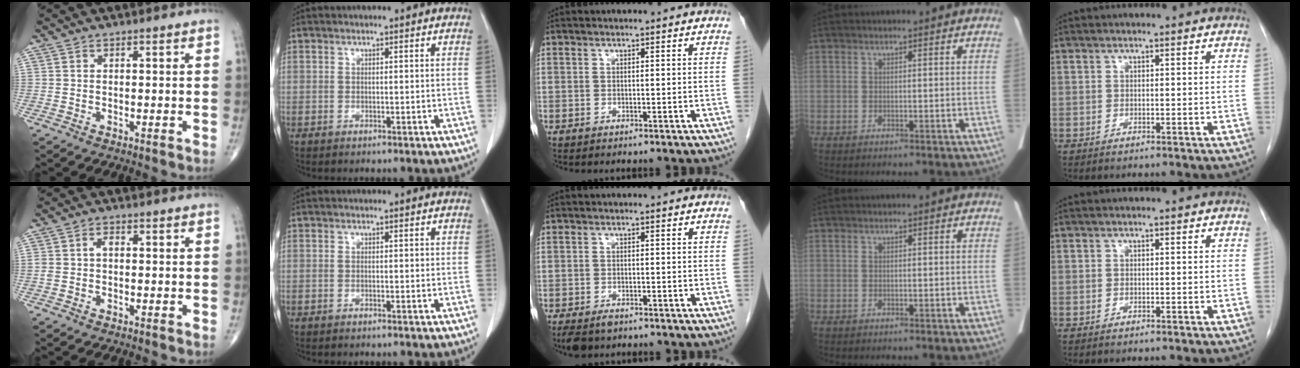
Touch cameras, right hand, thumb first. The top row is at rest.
{"thumb": {"total": 2.0, "force": [0.0, 1.3, 1.6], "torque": [-0.031, 0.009, -0.001]}, "middle": {"total": 3.6, "force": [-2.7, 1.6, 1.8], "torque": [-0.034, -0.008, -0.042]}}